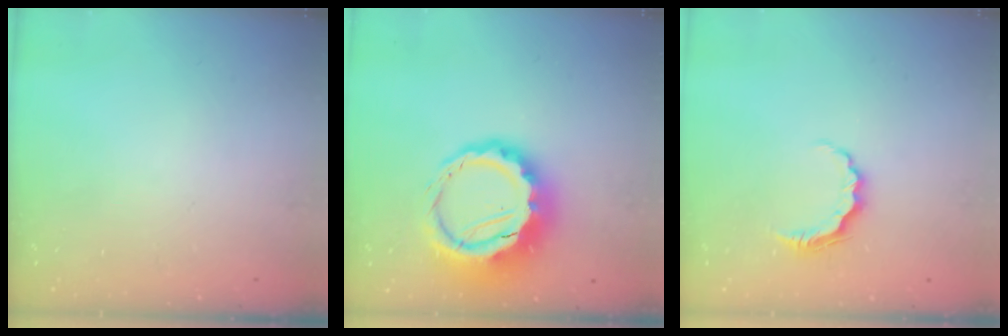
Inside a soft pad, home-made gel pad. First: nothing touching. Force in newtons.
{"total": 12.4, "press": 12.1, "slide": 2.6}
{"total": 5.8, "press": 5.8, "slide": 0.5}